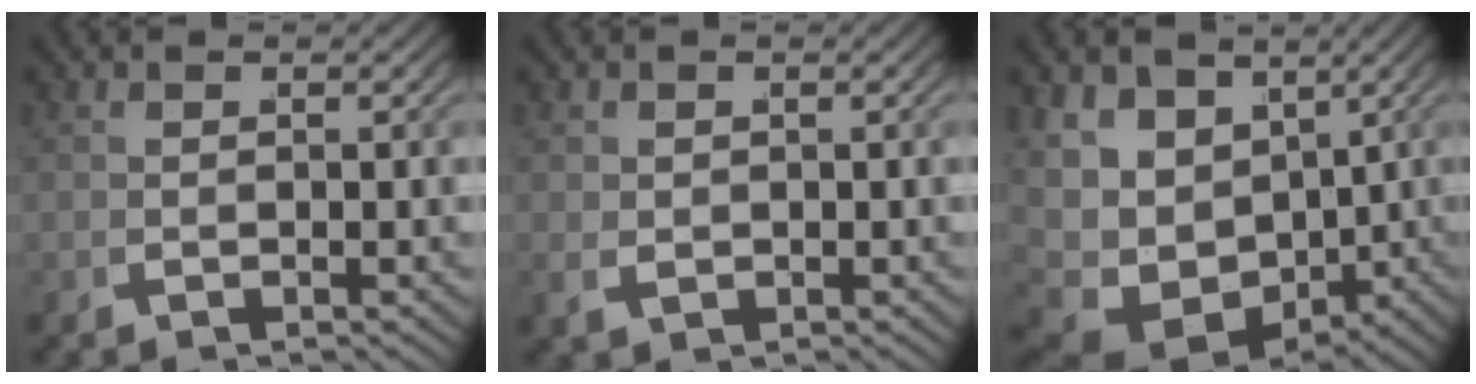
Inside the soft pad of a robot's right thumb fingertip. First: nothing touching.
{"total": 1.3, "force": [0.1, 1.1, 0.7], "torque": [-0.017, -0.006, 0.011]}
{"total": 12.5, "force": [-1.1, 9.5, 8.1], "torque": [-0.192, -0.065, 0.010]}